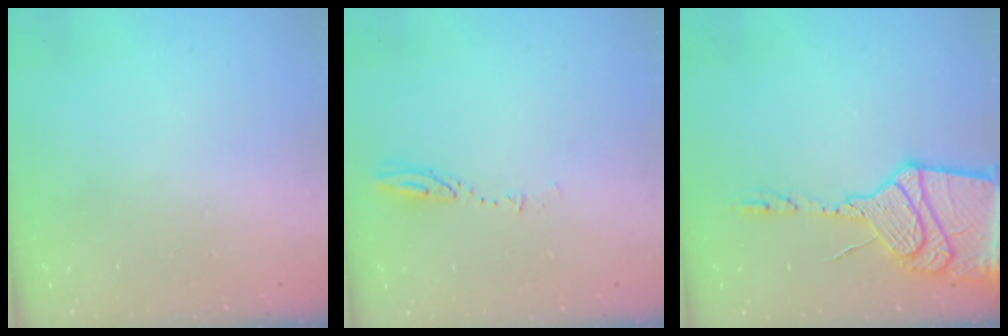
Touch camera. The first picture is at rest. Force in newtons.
{"total": 3.1, "press": 3.1, "slide": 0.4}
{"total": 24.1, "press": 21.5, "slide": 10.8}